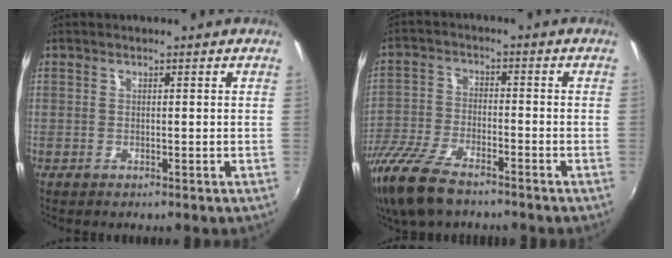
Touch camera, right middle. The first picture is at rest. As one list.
[{"total": 14.6, "force": [-10.9, 5.0, 8.3], "torque": [-0.197, -0.034, -0.212]}]